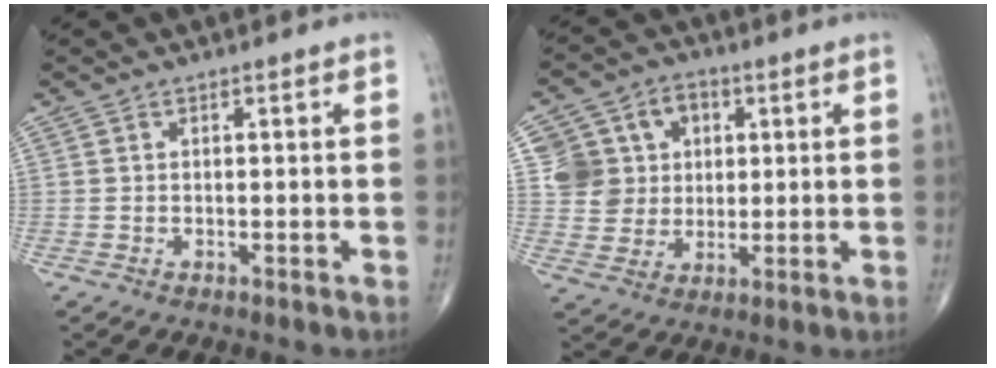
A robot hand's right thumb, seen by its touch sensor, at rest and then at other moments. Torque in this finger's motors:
{"motor_torque": [-0.16, 0.32, 0.49, 0.46, 0.02]}